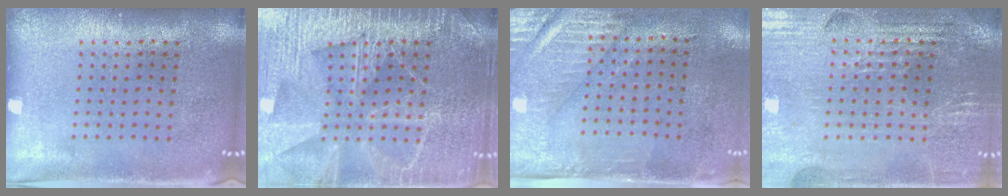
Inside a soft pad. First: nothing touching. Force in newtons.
{"total": 6.6, "press": 6.5, "slide": 0.9}
{"total": 3.0, "press": 2.5, "slide": 1.6}
{"total": 2.9, "press": 2.8, "slide": 0.4}